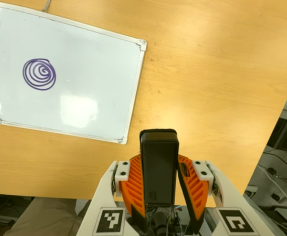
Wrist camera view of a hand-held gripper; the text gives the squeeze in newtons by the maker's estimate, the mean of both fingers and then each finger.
{"total": 6.0, "left": 5.2, "right": 6.7}